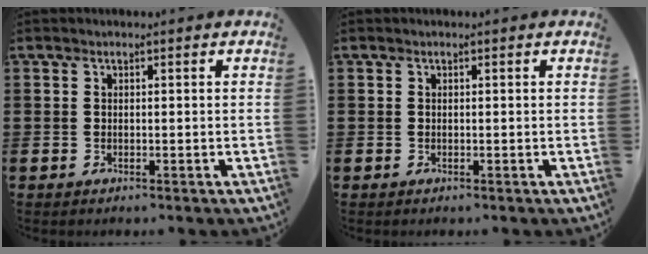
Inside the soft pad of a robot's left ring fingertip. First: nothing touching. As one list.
[{"total": 0.0}]